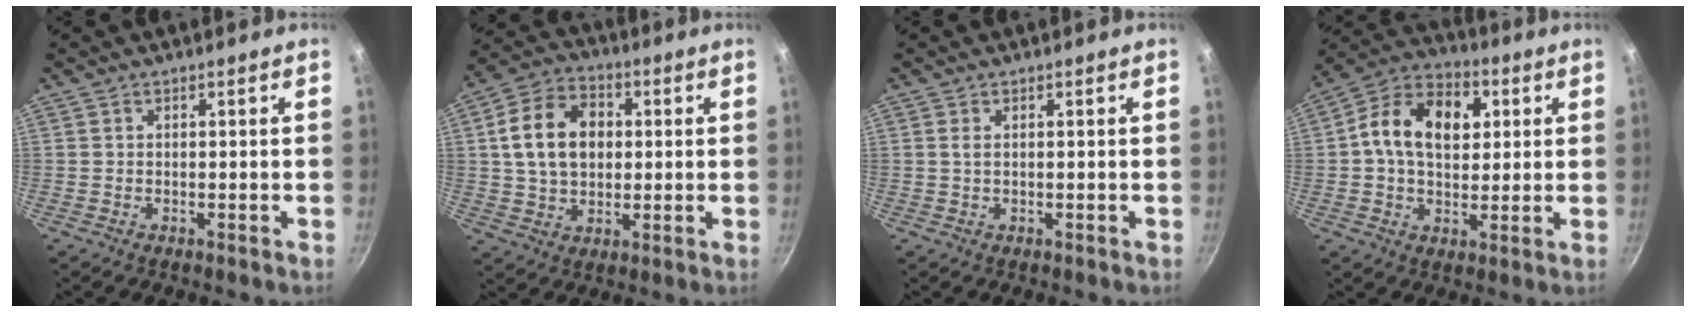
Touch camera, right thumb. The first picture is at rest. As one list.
[{"total": 14.0, "force": [2.1, 10.2, 9.3], "torque": [-0.141, 0.014, 0.029]}, {"total": 1.1, "force": [0.3, 0.5, 0.9], "torque": [-0.018, 0.000, 0.005]}, {"total": 15.5, "force": [3.1, 10.7, 10.8], "torque": [-0.150, 0.013, 0.033]}]